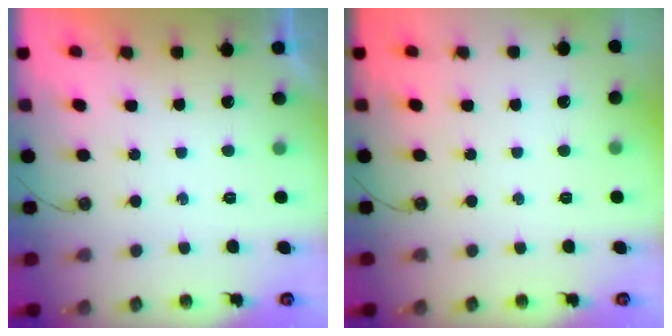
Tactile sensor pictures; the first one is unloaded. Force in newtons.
{"total": 0.0}